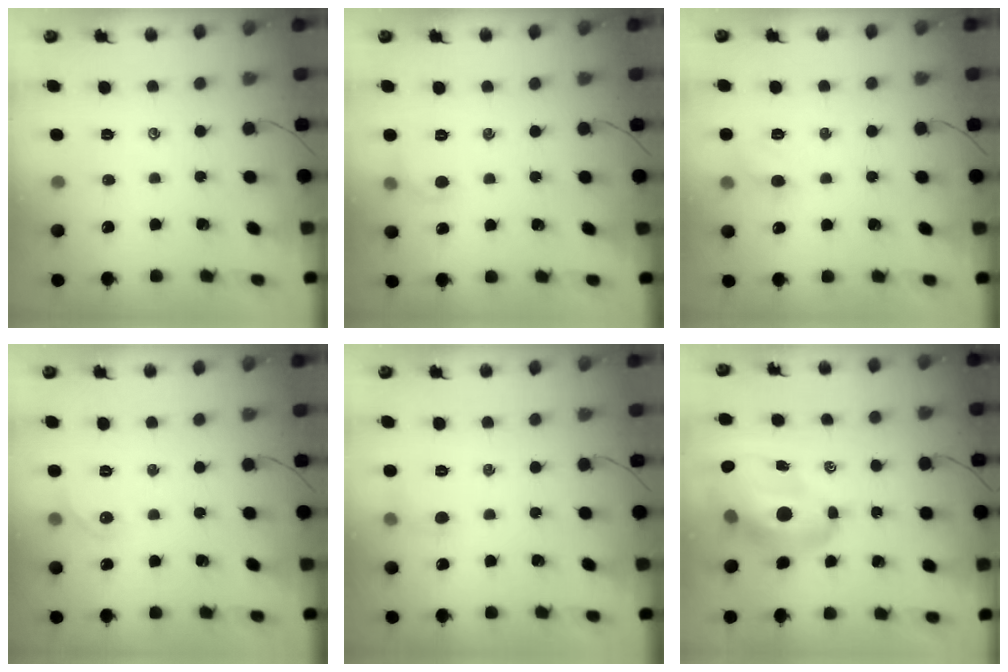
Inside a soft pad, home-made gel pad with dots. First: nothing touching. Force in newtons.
{"total": 4.6, "press": 4.4, "slide": 1.2}
{"total": 4.9, "press": 4.7, "slide": 1.1}
{"total": 5.2, "press": 5.0, "slide": 1.2}
{"total": 4.9, "press": 4.6, "slide": 1.6}
{"total": 14.2, "press": 13.7, "slide": 4.0}